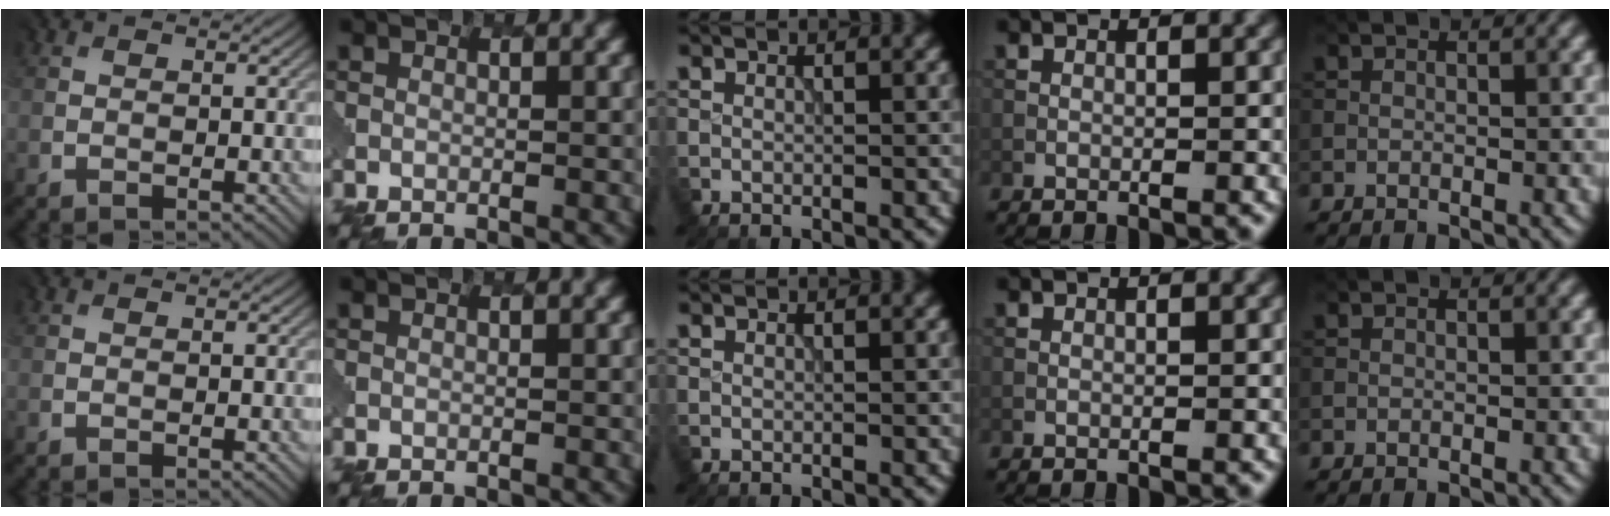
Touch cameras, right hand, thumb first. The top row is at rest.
{}